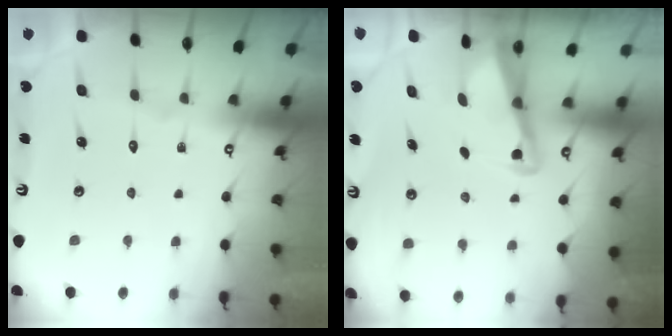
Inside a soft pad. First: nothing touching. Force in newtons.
{"total": 3.0, "press": 3.0, "slide": 0.3}